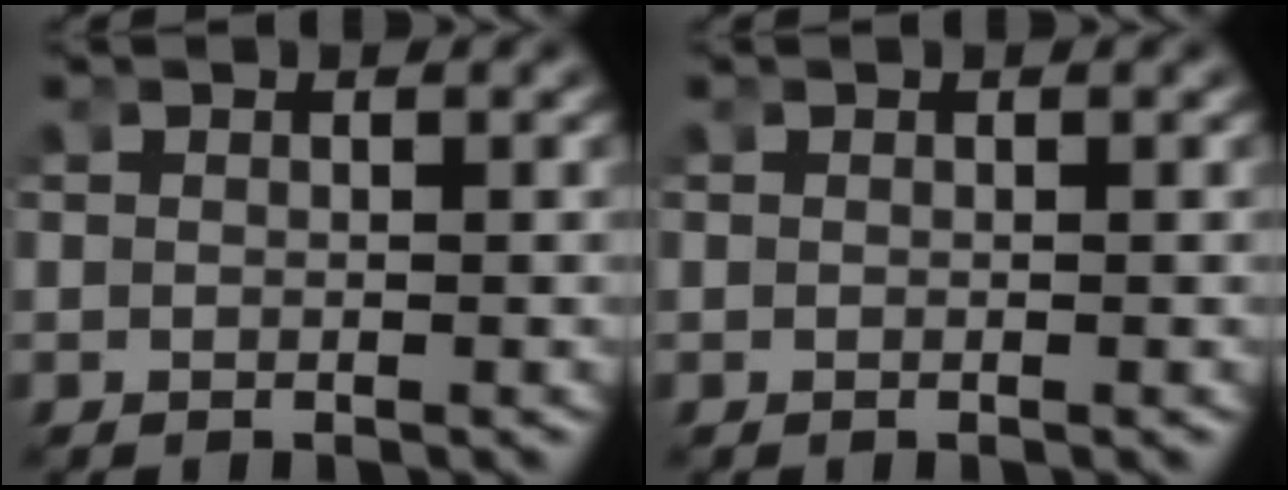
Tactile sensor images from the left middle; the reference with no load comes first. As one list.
[{"total": 0.0}]